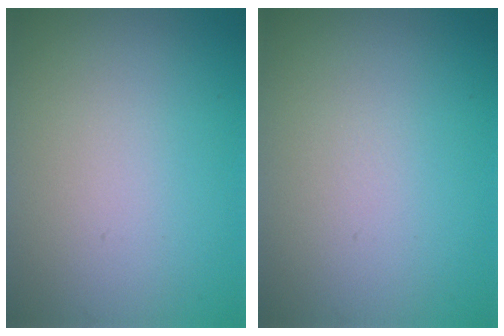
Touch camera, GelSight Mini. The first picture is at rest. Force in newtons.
{"total": 0.0}